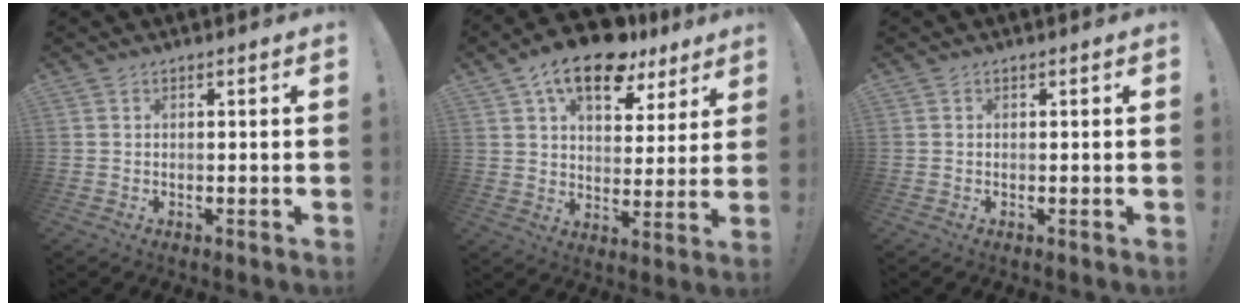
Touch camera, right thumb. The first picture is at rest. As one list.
[{"total": 16.1, "force": [10.0, 8.2, 9.5], "torque": [-0.145, -0.059, 0.175]}, {"total": 0.0}]